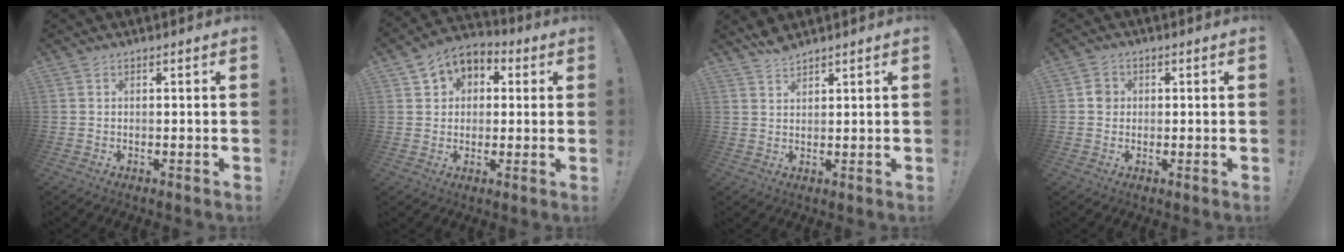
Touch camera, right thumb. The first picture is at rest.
{"total": 7.2, "force": [3.1, 6.1, 2.2], "torque": [-0.030, -0.015, 0.061]}
{"total": 3.4, "force": [3.1, 0.9, 1.0], "torque": [-0.017, -0.021, 0.058]}
{"total": 3.4, "force": [0.2, 3.1, 1.2], "torque": [-0.003, 0.002, 0.000]}